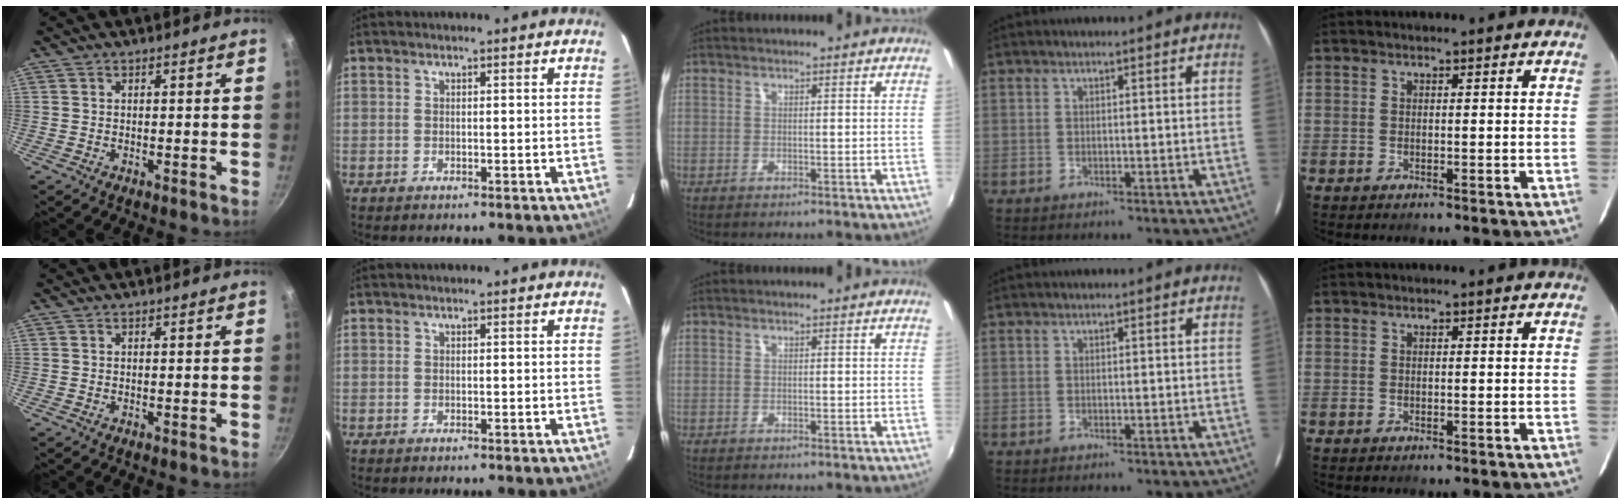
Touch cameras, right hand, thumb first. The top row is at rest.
{}